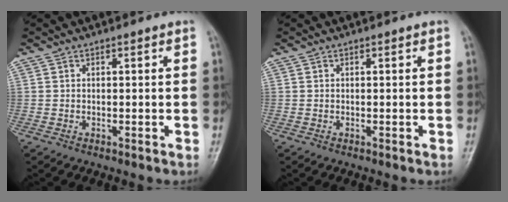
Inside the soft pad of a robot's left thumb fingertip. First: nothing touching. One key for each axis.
{"total": 0.0}